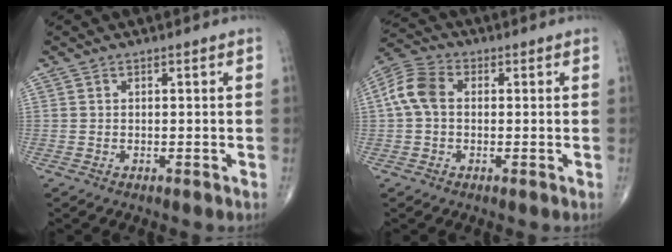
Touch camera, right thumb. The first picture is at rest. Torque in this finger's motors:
{"motor_torque": [0.40, 0.39, 0.69, 0.04, 0.05]}